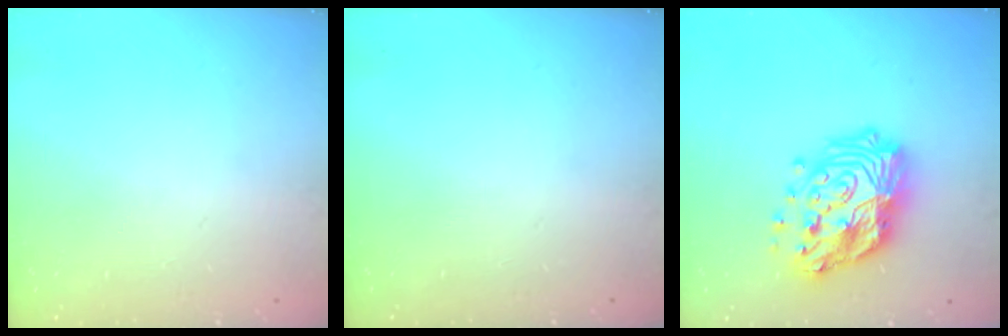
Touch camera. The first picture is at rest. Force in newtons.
{"total": 0.0}
{"total": 20.7, "press": 20.7, "slide": 1.9}